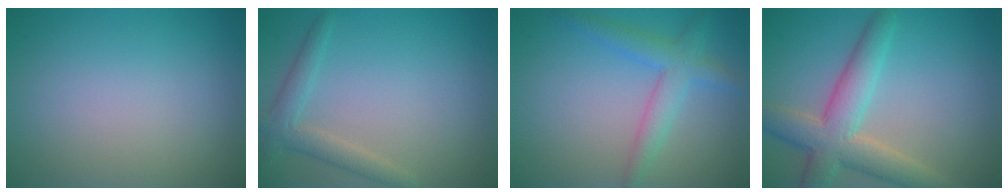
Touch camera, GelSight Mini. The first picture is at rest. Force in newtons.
{"total": 2.5, "press": 2.5, "slide": 0.2}
{"total": 3.2, "press": 3.2, "slide": 0.1}
{"total": 6.0, "press": 6.0, "slide": 0.4}